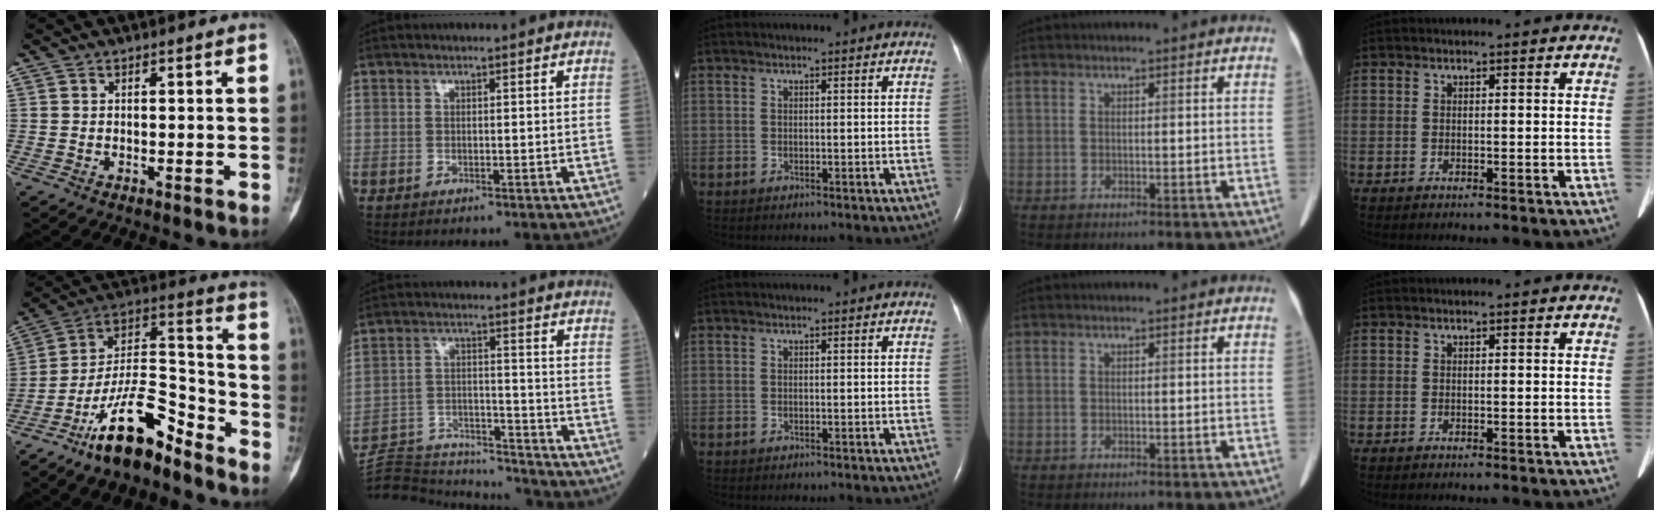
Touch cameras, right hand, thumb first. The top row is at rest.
{"thumb": {"total": 16.3, "force": [-11.5, 5.6, 10.2], "torque": [-0.168, 0.096, -0.209]}, "index": {"total": 18.4, "force": [-17.9, 1.9, 3.8], "torque": [-0.089, 0.010, -0.269]}}